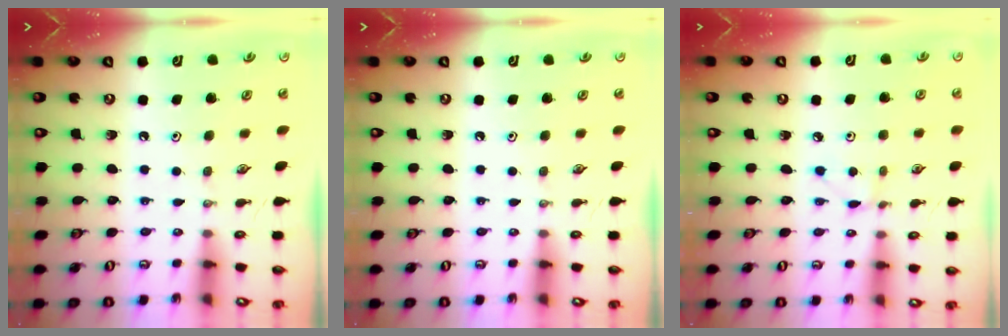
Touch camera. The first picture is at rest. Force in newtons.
{"total": 0.0}
{"total": 2.4, "press": 2.4, "slide": 0.3}